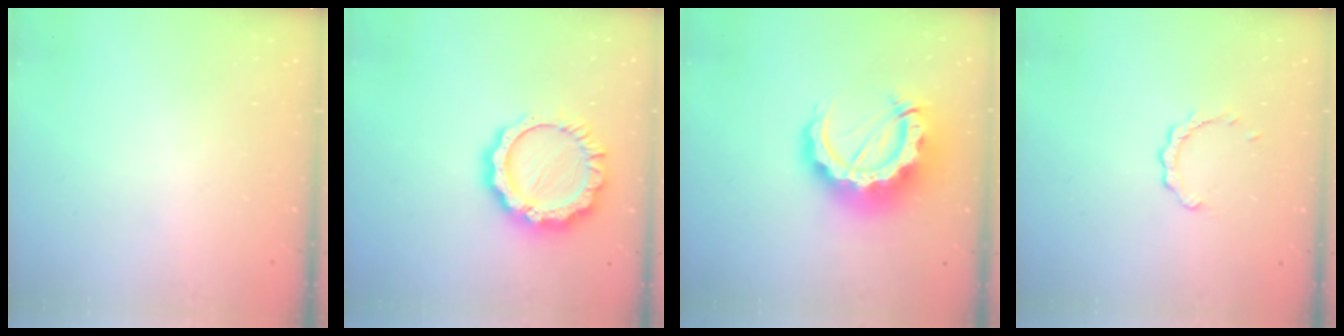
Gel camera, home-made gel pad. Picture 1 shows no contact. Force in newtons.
{"total": 12.5, "press": 12.5, "slide": 1.1}
{"total": 18.5, "press": 18.4, "slide": 1.8}
{"total": 2.7, "press": 2.7, "slide": 0.3}